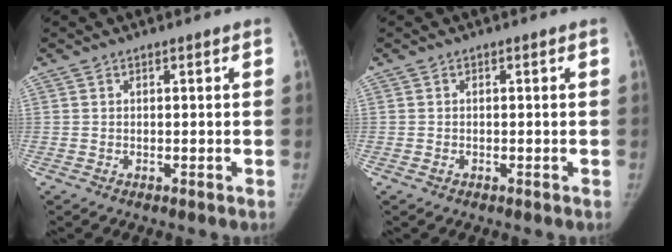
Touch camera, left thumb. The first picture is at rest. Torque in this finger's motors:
{"motor_torque": [-0.26, -0.06, 0.23, -0.24, -0.05]}